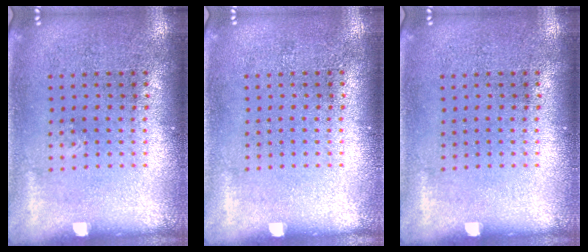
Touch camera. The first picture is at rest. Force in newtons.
{"total": 0.0}
{"total": 0.0}